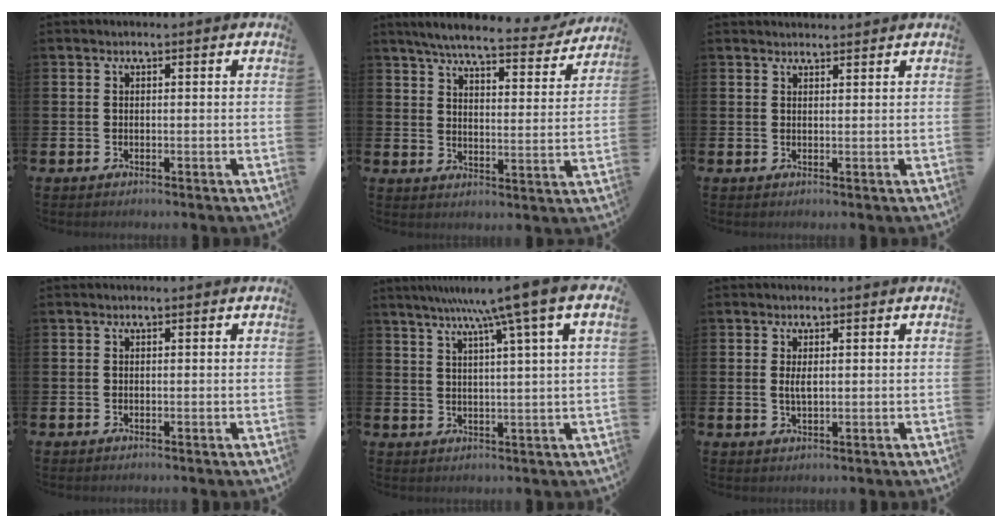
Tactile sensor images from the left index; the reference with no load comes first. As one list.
[{"total": 6.5, "force": [6.0, 0.8, 2.5], "torque": [-0.061, -0.038, 0.097]}, {"total": 1.6, "force": [1.6, 0.1, 0.0], "torque": [0.013, -0.010, 0.027]}, {"total": 0.0}, {"total": 7.7, "force": [5.1, -1.1, 5.7], "torque": [-0.115, -0.020, 0.080]}, {"total": 1.8, "force": [0.4, 0.6, 1.7], "torque": [-0.034, 0.002, 0.006]}]